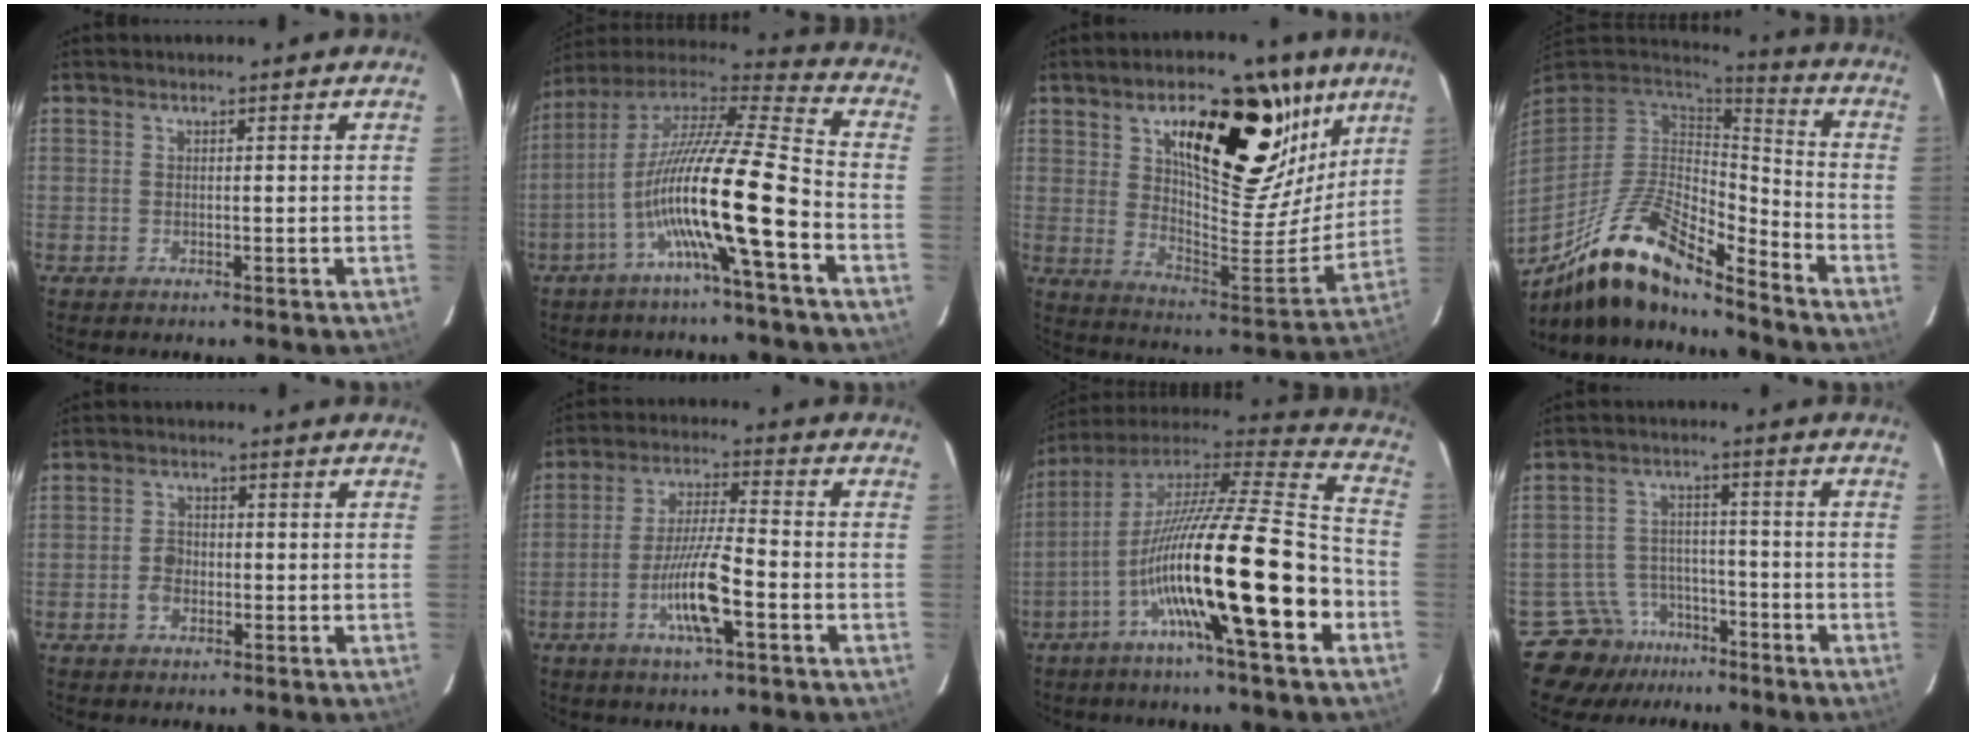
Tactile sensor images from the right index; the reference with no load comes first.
{"total": 17.5, "force": [-5.9, -0.2, 16.4], "torque": [-0.304, 0.006, -0.117]}
{"total": 23.7, "force": [11.2, 9.2, 18.8], "torque": [-0.265, 0.009, 0.179]}
{"total": 17.1, "force": [-13.2, 4.5, 9.8], "torque": [-0.172, 0.020, -0.237]}
{"total": 2.9, "force": [-0.8, 2.0, 1.9], "torque": [-0.038, 0.004, -0.017]}
{"total": 10.0, "force": [-3.8, 1.1, 9.2], "torque": [-0.174, -0.003, -0.070]}
{"total": 23.6, "force": [-7.7, 1.1, 22.3], "torque": [-0.373, -0.012, -0.137]}
{"total": 8.7, "force": [-6.1, 6.2, 0.0], "torque": [-0.001, 0.041, -0.092]}